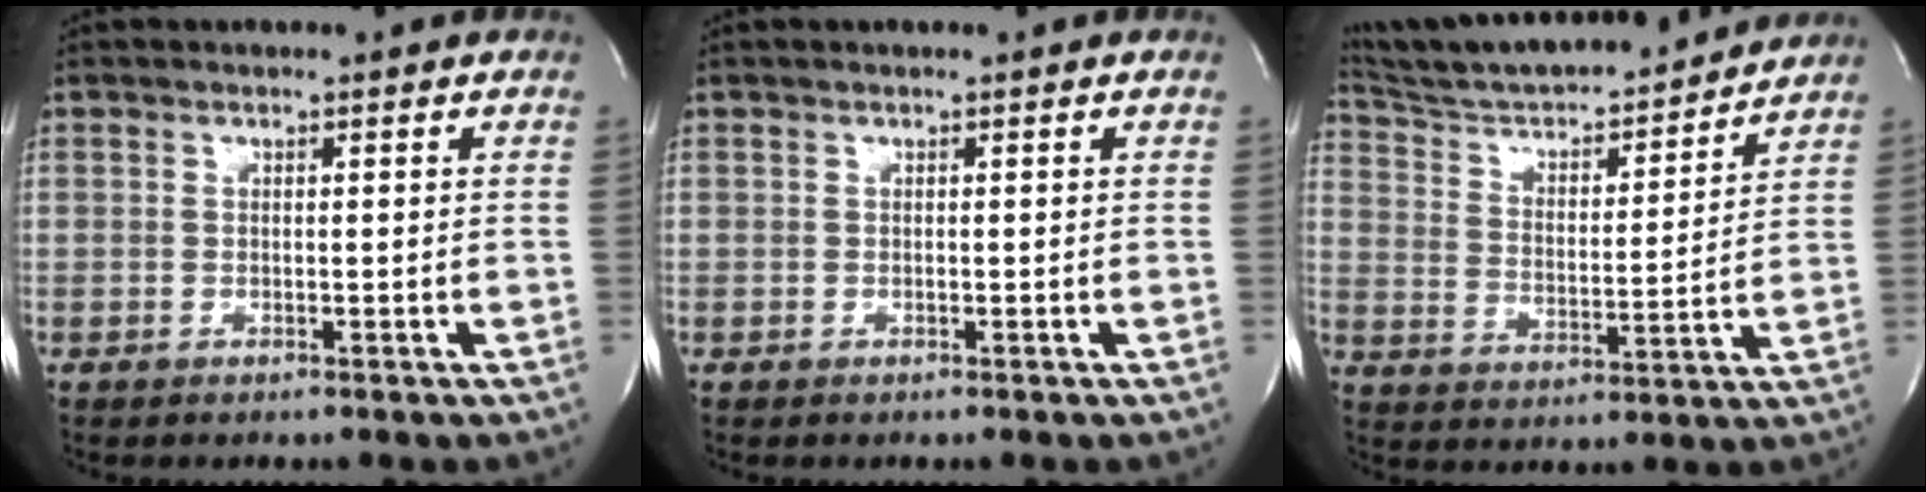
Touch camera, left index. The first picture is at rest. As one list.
[{"total": 0.0}, {"total": 19.7, "force": [18.2, 1.9, 7.1], "torque": [-0.121, 0.006, 0.286]}]